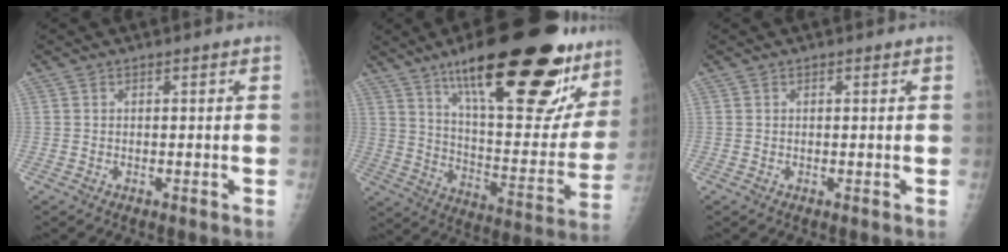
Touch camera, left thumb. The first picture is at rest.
{"total": 32.1, "force": [20.0, 8.9, 23.5], "torque": [-0.299, -0.067, 0.304]}
{"total": 0.0}